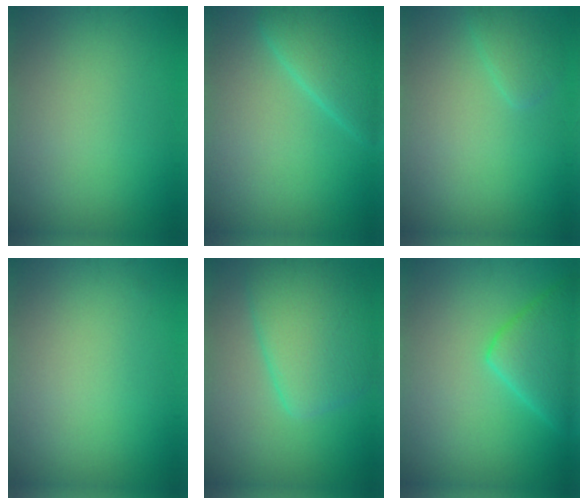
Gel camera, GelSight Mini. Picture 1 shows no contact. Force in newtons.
{"total": 4.3, "press": 4.3, "slide": 0.2}
{"total": 1.5, "press": 1.5, "slide": 0.2}
{"total": 0.0}
{"total": 6.3, "press": 6.2, "slide": 0.5}
{"total": 5.0, "press": 5.0, "slide": 0.4}